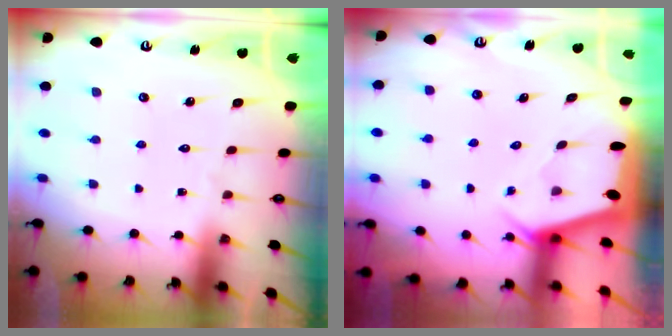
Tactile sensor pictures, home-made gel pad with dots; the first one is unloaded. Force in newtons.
{"total": 2.2, "press": 2.2, "slide": 0.3}